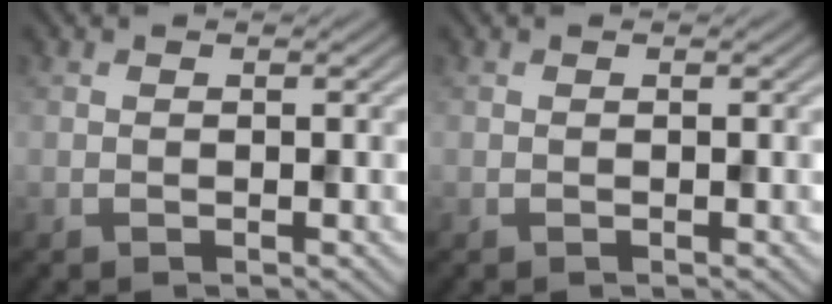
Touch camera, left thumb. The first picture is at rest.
{"total": 0.0}